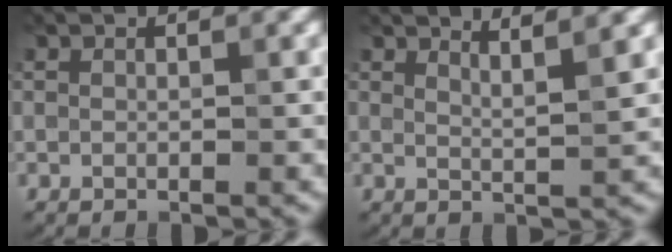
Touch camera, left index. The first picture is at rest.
{"total": 2.2, "force": [2.1, 0.0, 0.6], "torque": [0.004, 0.006, 0.017]}